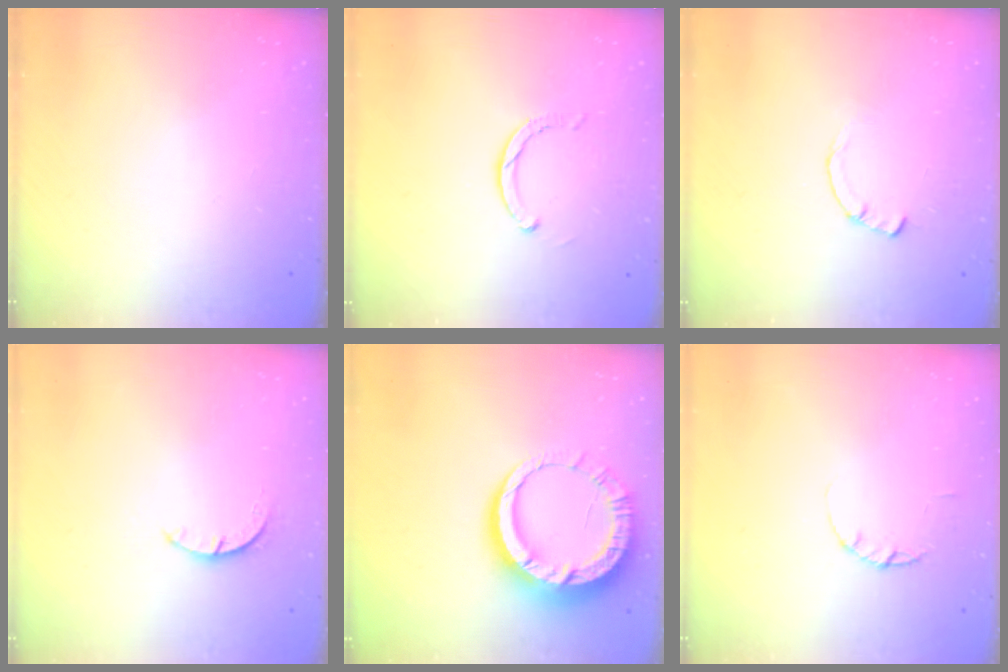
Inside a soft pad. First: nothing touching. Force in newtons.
{"total": 2.8, "press": 2.7, "slide": 0.3}
{"total": 0.8, "press": 0.8, "slide": 0.2}
{"total": 2.4, "press": 2.4, "slide": 0.3}
{"total": 14.6, "press": 14.5, "slide": 1.5}
{"total": 2.2, "press": 2.2, "slide": 0.4}